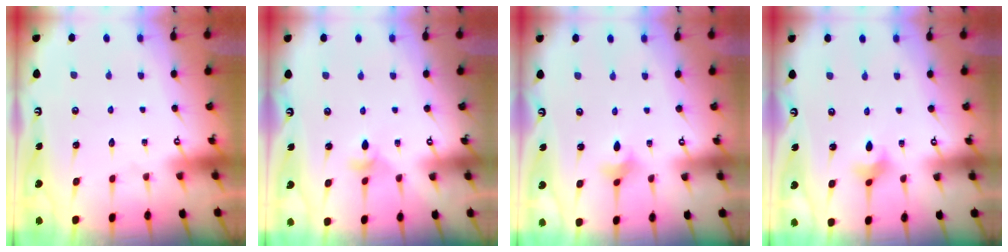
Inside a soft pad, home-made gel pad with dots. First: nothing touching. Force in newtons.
{"total": 4.8, "press": 4.8, "slide": 0.6}
{"total": 2.2, "press": 2.1, "slide": 0.4}
{"total": 2.9, "press": 2.8, "slide": 0.8}